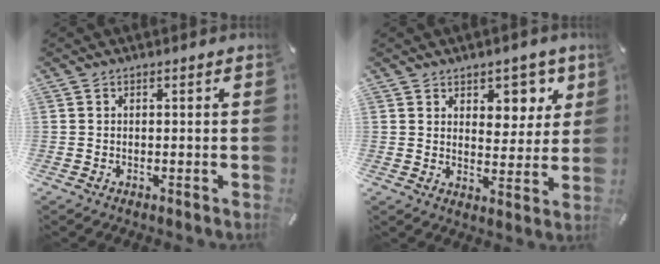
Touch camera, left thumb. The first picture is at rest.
{"total": 7.5, "force": [4.5, 5.2, 2.9], "torque": [-0.015, -0.031, 0.074]}